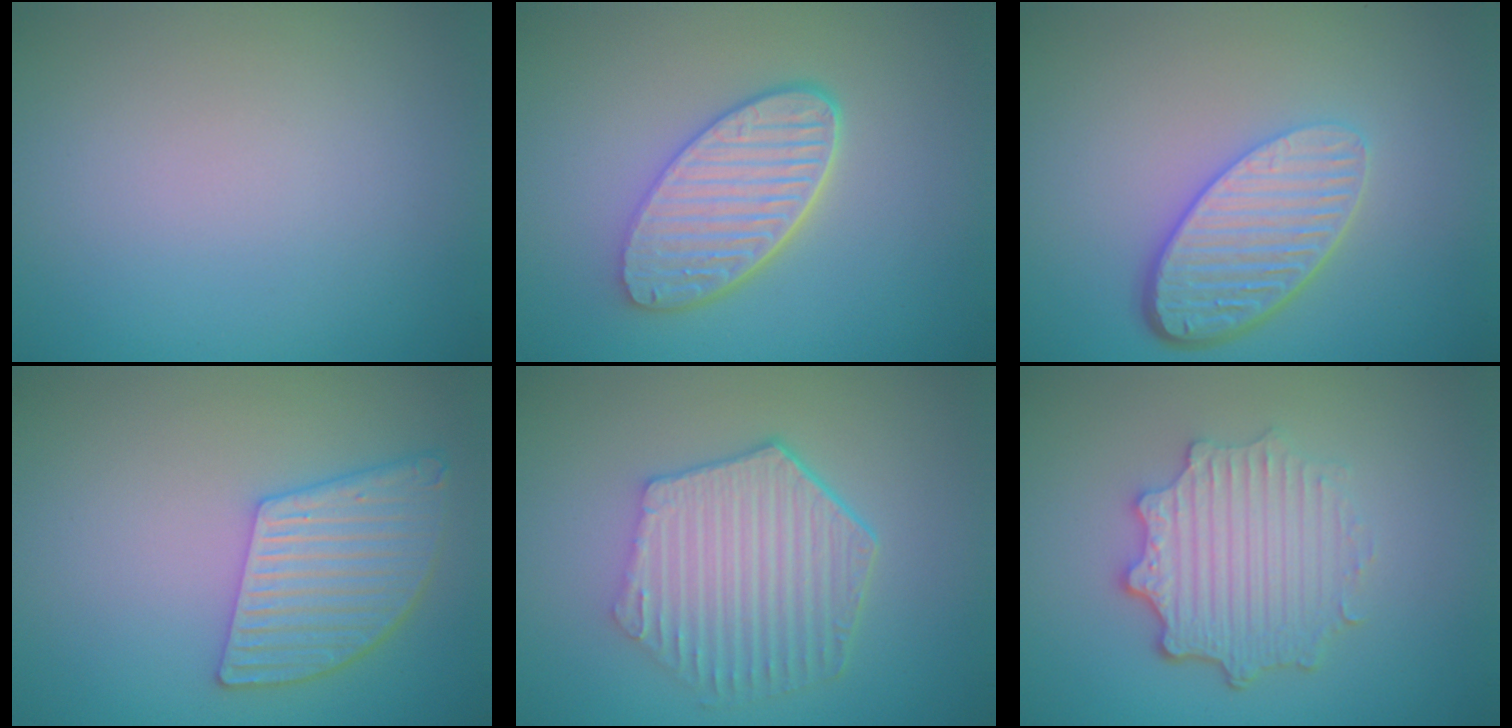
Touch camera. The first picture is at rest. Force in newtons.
{"total": 5.7, "press": 4.4, "slide": 3.6}
{"total": 5.3, "press": 3.9, "slide": 3.7}
{"total": 5.2, "press": 4.4, "slide": 2.6}
{"total": 6.1, "press": 4.7, "slide": 4.0}
{"total": 4.8, "press": 3.8, "slide": 3.1}